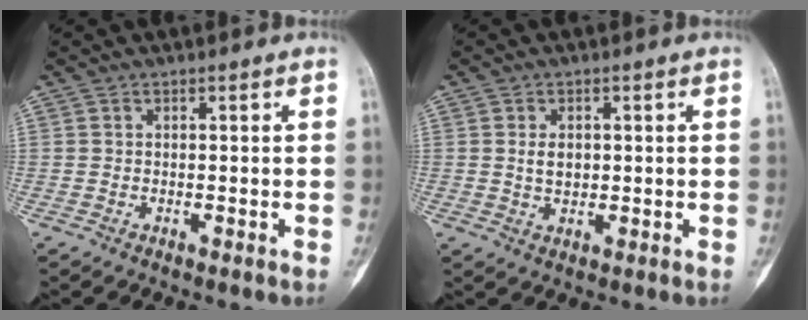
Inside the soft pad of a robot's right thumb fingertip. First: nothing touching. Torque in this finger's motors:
{"motor_torque": [0.65, 0.65, 0.30, -0.28, 0.08]}